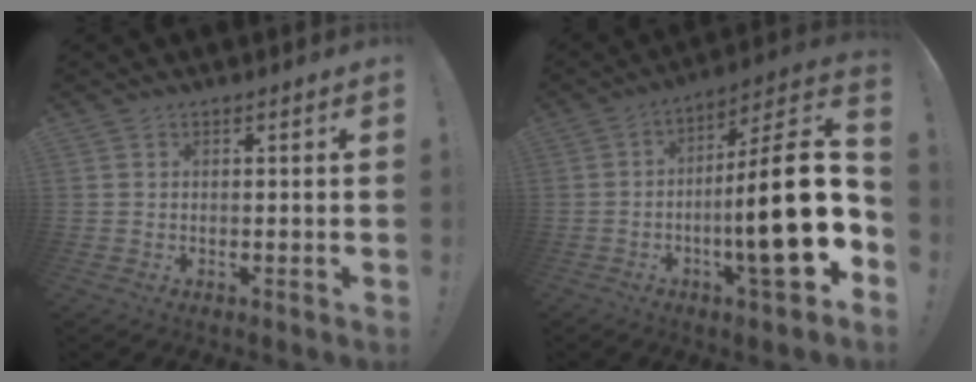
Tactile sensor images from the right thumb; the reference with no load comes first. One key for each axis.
{"total": 20.9, "fx": -3.0, "fy": 2.9, "fz": 20.5, "tx": -0.324, "ty": 0.005, "tz": -0.050}